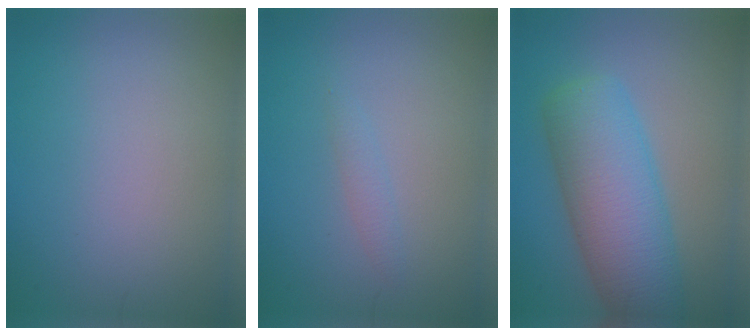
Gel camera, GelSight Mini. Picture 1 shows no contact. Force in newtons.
{"total": 0.9, "press": 0.9, "slide": 0.1}
{"total": 8.6, "press": 8.6, "slide": 0.2}